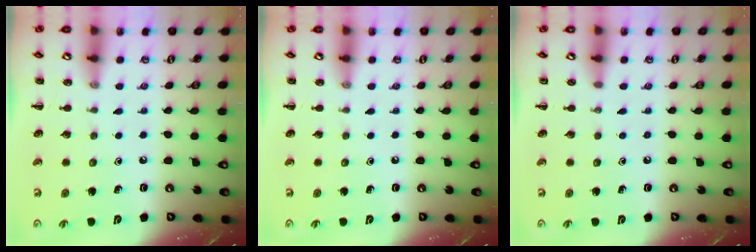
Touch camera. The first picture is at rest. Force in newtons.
{"total": 0.0}
{"total": 0.0}